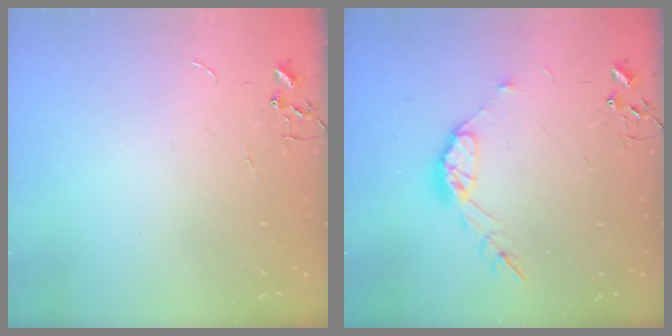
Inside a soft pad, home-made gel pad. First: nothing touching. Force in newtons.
{"total": 10.0, "press": 9.9, "slide": 0.7}